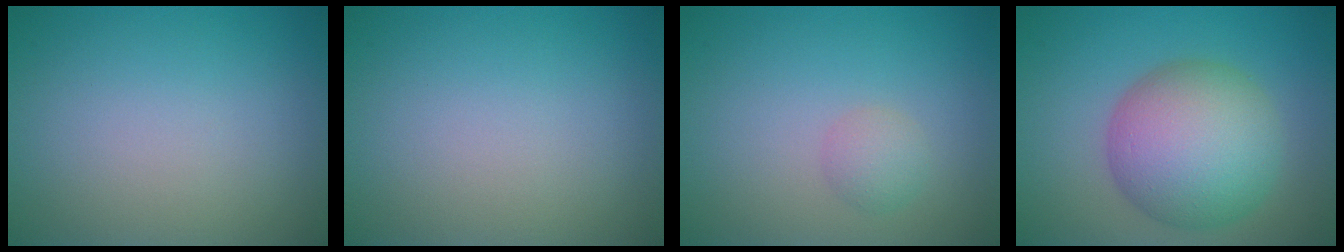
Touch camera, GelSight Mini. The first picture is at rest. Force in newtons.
{"total": 0.0}
{"total": 1.5, "press": 1.5, "slide": 0.1}
{"total": 9.1, "press": 9.1, "slide": 0.3}